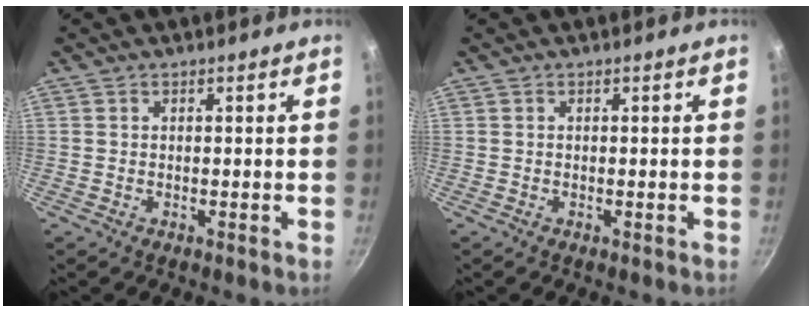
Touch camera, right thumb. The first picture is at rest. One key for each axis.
{"total": 0.0}